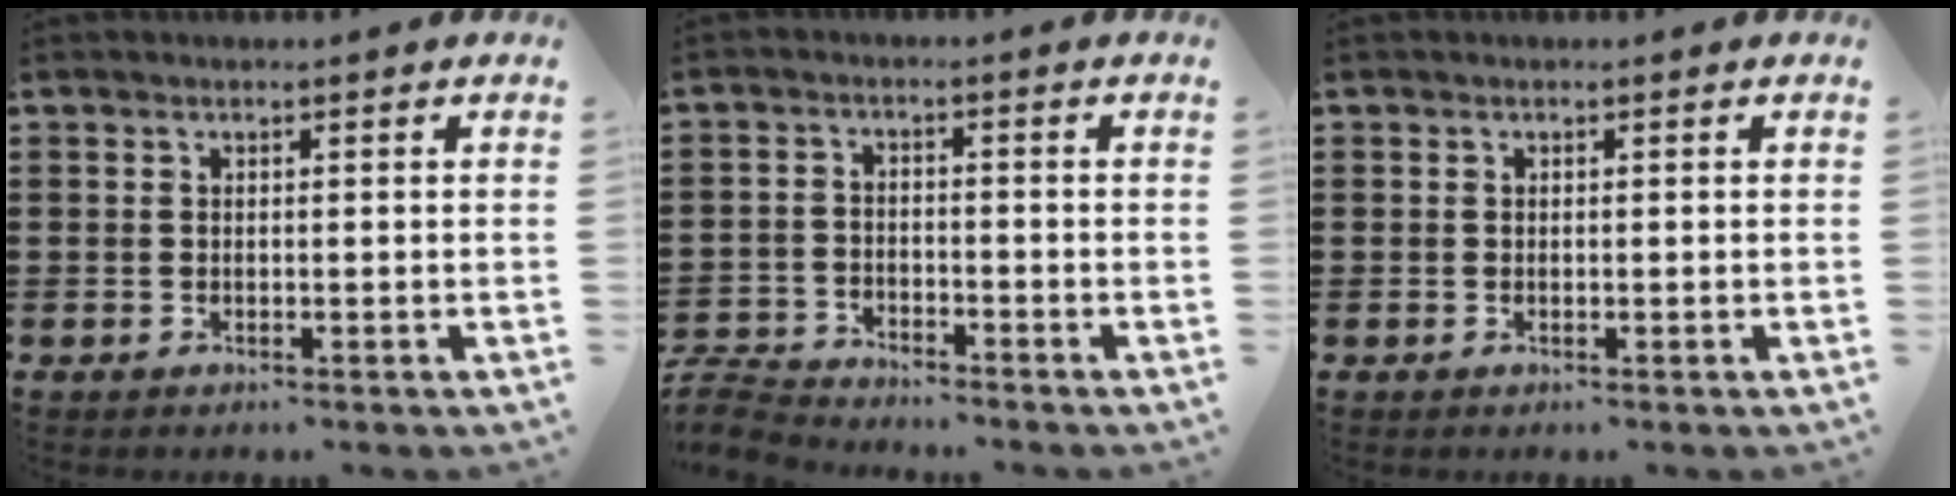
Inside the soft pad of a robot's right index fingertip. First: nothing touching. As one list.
[{"total": 4.4, "force": [-4.3, 0.5, 0.3], "torque": [-0.023, -0.002, -0.094]}, {"total": 0.0}]